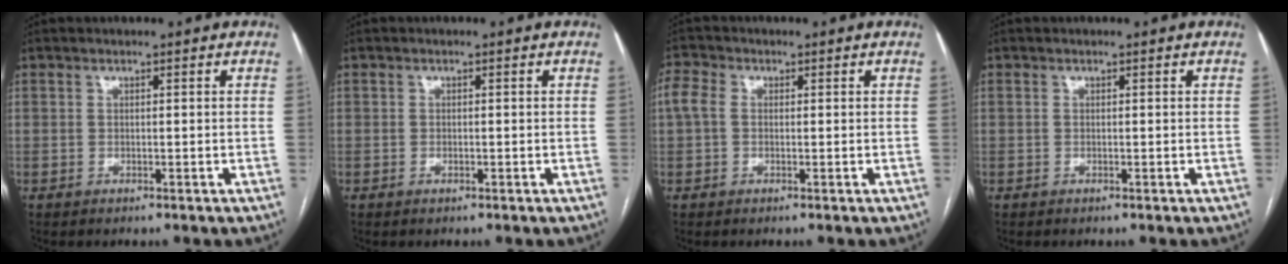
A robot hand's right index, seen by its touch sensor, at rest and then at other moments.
{"total": 0.5, "force": [-0.3, 0.2, 0.4], "torque": [-0.009, 0.000, -0.004]}
{"total": 3.2, "force": [0.3, 2.3, 2.1], "torque": [-0.065, 0.021, 0.003]}
{"total": 0.0}